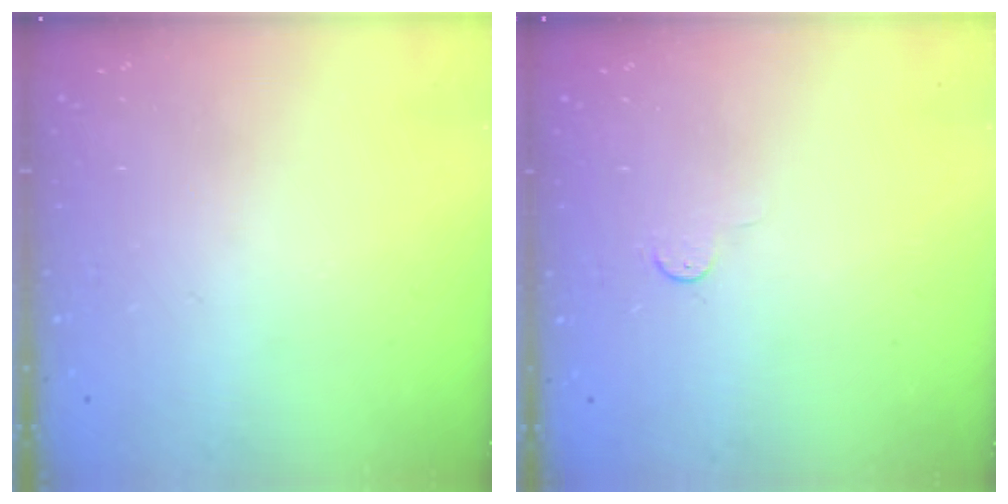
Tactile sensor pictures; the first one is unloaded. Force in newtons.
{"total": 2.8, "press": 2.8, "slide": 0.4}